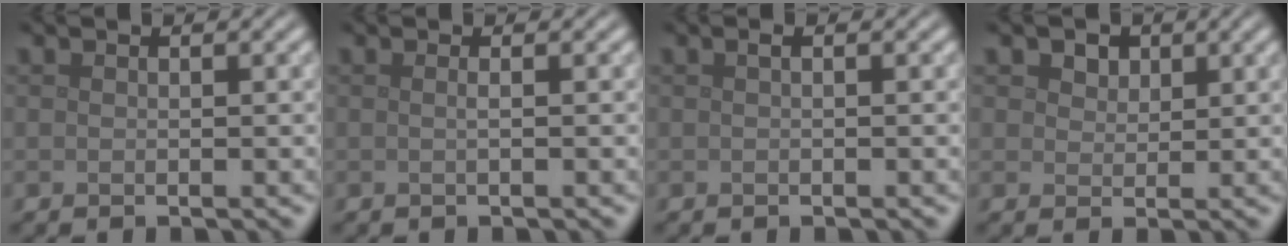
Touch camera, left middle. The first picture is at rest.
{"total": 0.8, "force": [0.1, 0.4, 0.7], "torque": [-0.007, -0.002, -0.007]}
{"total": 0.6, "force": [0.1, 0.1, 0.5], "torque": [-0.012, 0.003, 0.001]}
{"total": 2.6, "force": [1.6, 1.7, 1.1], "torque": [-0.022, -0.005, 0.023]}